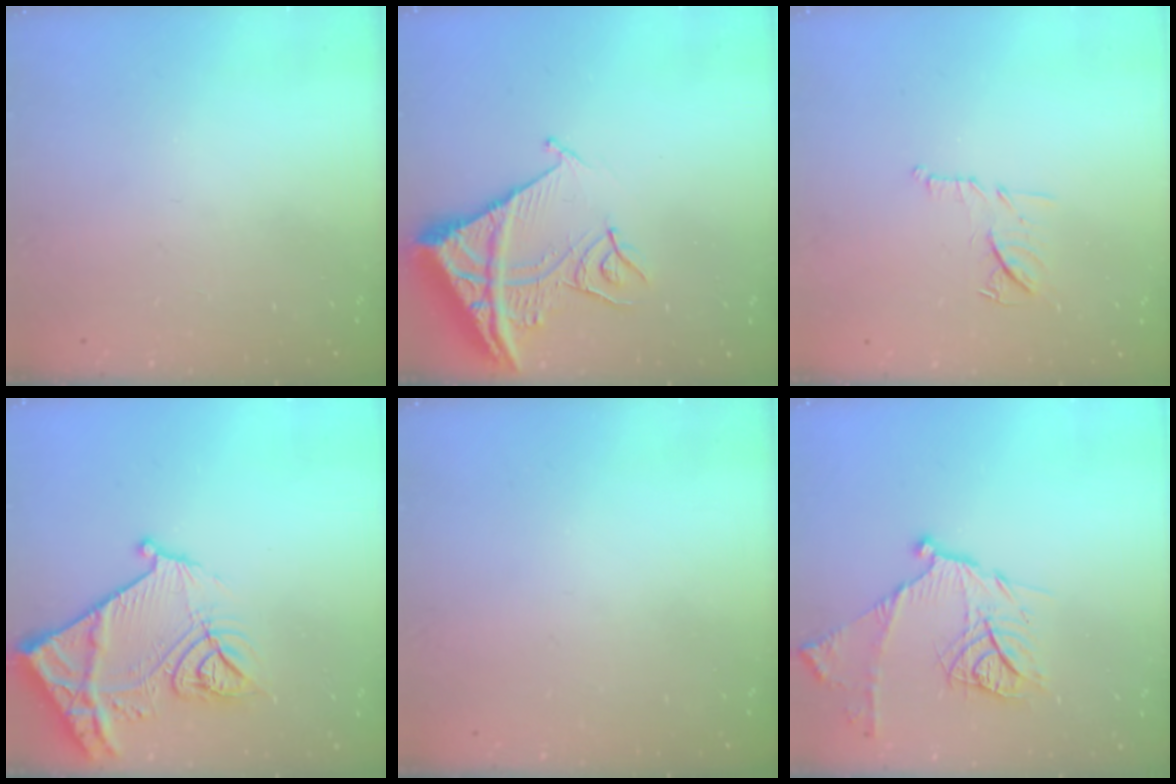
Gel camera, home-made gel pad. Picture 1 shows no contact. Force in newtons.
{"total": 14.1, "press": 14.0, "slide": 1.6}
{"total": 9.1, "press": 9.1, "slide": 0.2}
{"total": 18.3, "press": 18.2, "slide": 2.0}
{"total": 0.0}
{"total": 15.0, "press": 14.9, "slide": 1.2}